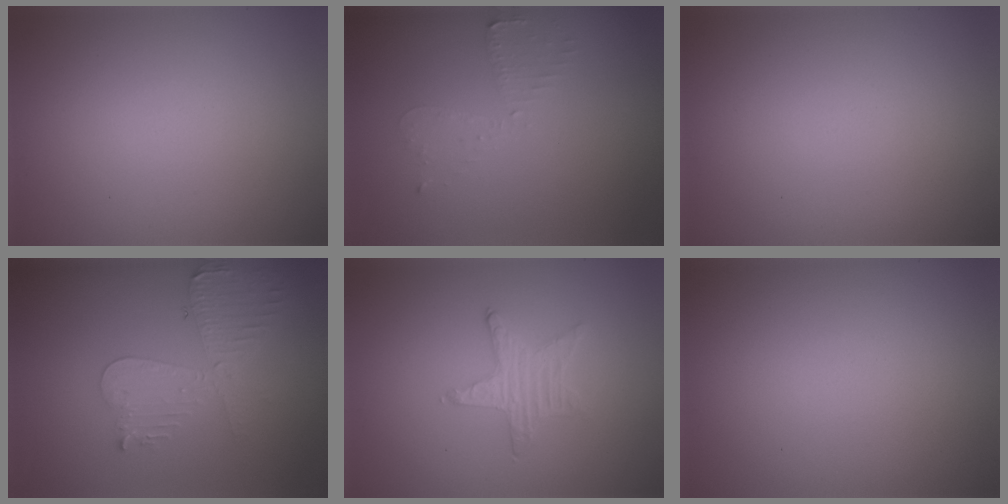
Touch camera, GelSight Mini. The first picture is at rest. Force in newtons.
{"total": 1.9, "press": 1.9, "slide": 0.4}
{"total": 0.0}
{"total": 4.4, "press": 3.8, "slide": 2.1}
{"total": 1.2, "press": 1.2, "slide": 0.1}
{"total": 0.0}